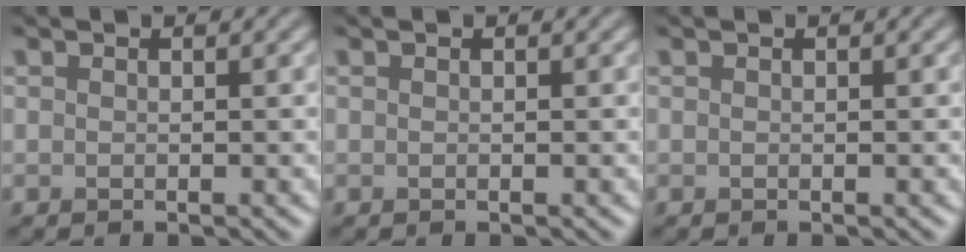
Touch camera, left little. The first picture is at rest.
{"total": 0.0}
{"total": 0.0}